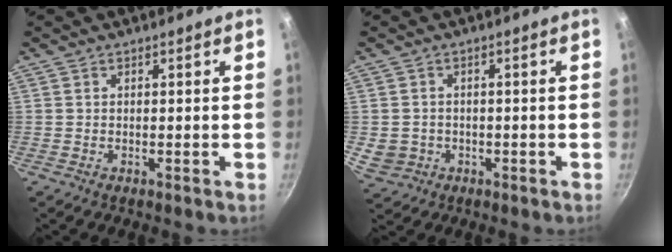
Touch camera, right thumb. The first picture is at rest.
{"total": 4.6, "force": [-0.8, 4.2, 1.9], "torque": [-0.025, 0.011, -0.001]}